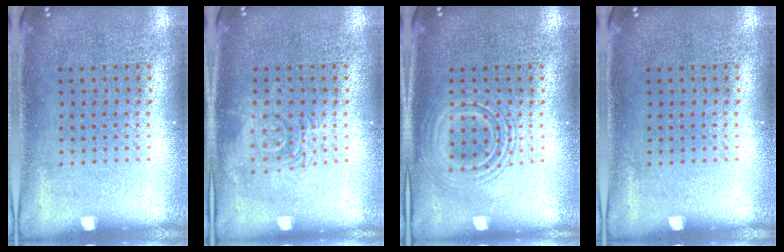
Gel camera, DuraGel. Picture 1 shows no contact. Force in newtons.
{"total": 1.6, "press": 1.6, "slide": 0.3}
{"total": 2.8, "press": 2.7, "slide": 0.5}
{"total": 0.0}